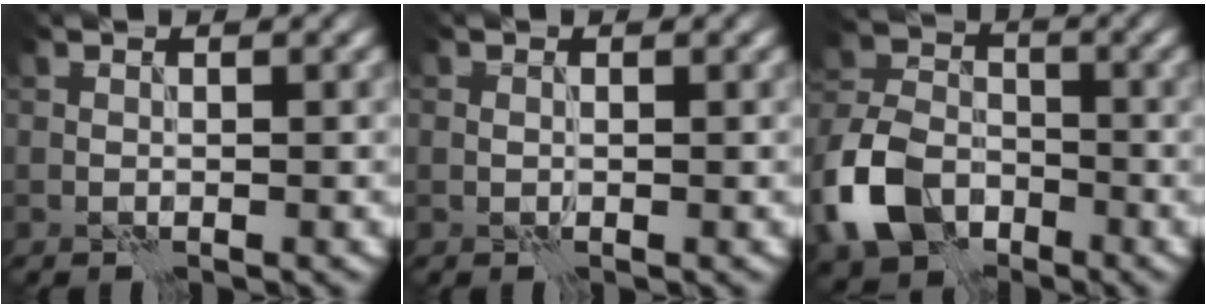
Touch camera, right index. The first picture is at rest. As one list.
[{"total": 0.7, "force": [0.1, 0.5, 0.5], "torque": [-0.008, -0.001, 0.001]}, {"total": 8.1, "force": [-3.9, 5.7, 4.2], "torque": [-0.092, 0.000, -0.091]}]